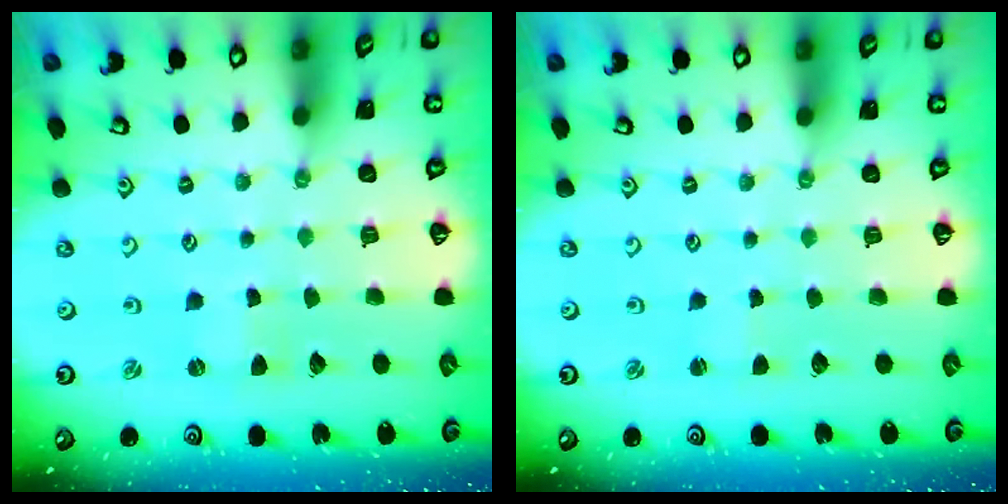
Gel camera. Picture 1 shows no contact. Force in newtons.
{"total": 0.8, "press": 0.8, "slide": 0.1}